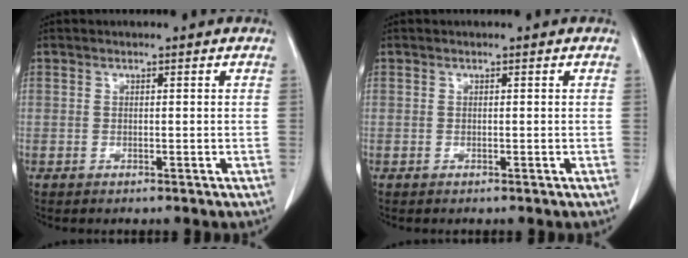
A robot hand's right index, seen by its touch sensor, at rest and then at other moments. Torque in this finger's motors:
{"motor_torque": [0.00, 0.00, 0.00, 0.00]}